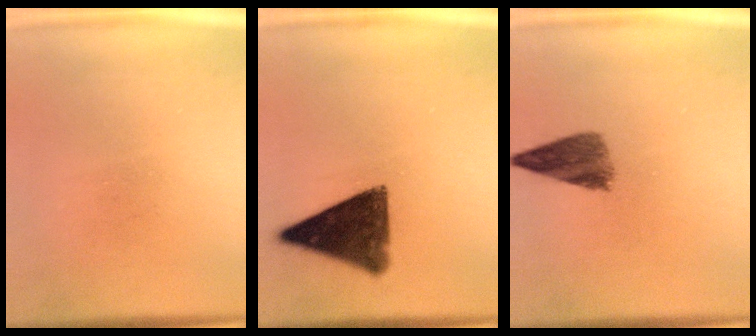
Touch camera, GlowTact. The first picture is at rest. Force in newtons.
{"total": 12.0}
{"total": 5.2}